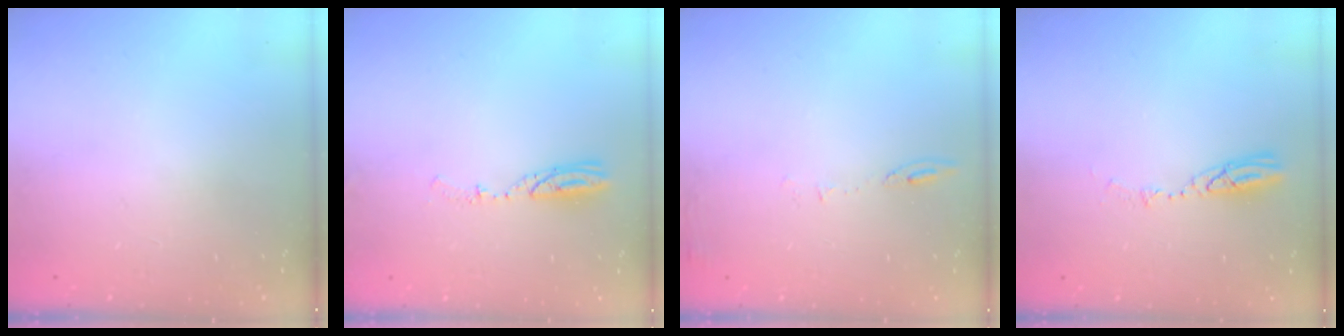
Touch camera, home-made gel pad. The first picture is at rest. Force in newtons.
{"total": 4.5, "press": 4.3, "slide": 1.0}
{"total": 6.2, "press": 6.2, "slide": 0.9}
{"total": 4.3, "press": 4.3, "slide": 0.4}